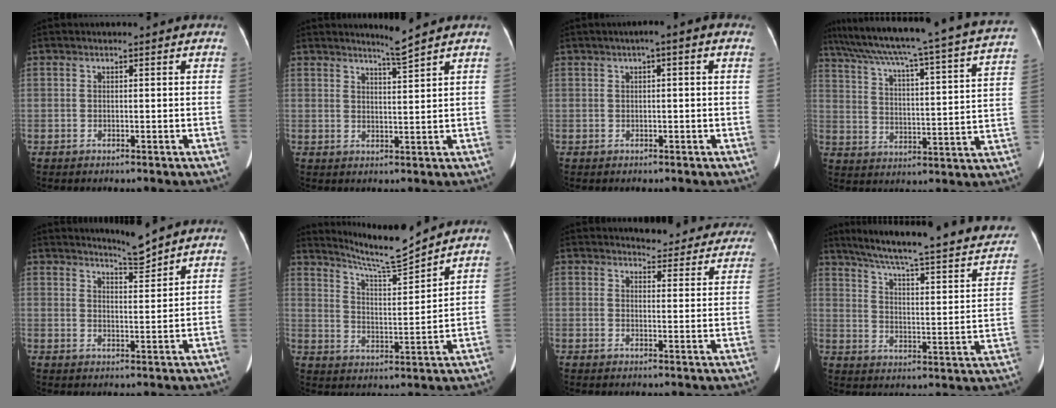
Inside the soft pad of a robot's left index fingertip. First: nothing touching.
{"total": 2.7, "force": [2.2, -1.4, 0.5], "torque": [-0.021, -0.017, 0.048]}
{"total": 2.2, "force": [0.6, 0.2, 2.1], "torque": [-0.029, 0.015, 0.008]}
{"total": 29.2, "force": [25.2, 0.5, 14.7], "torque": [-0.239, -0.040, 0.329]}
{"total": 3.4, "force": [3.3, -0.8, 0.4], "torque": [-0.014, -0.013, 0.063]}
{"total": 9.1, "force": [8.7, -1.4, 2.4], "torque": [-0.055, -0.014, 0.156]}
{"total": 12.4, "force": [11.9, 3.3, 1.4], "torque": [0.020, -0.023, 0.114]}
{"total": 27.6, "force": [22.2, 3.9, 15.9], "torque": [-0.234, -0.014, 0.281]}